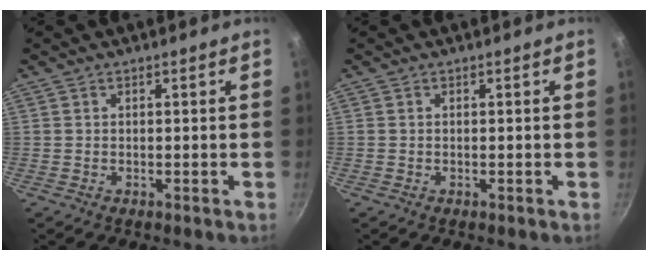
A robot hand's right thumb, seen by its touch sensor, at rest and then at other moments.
{"total": 0.0}